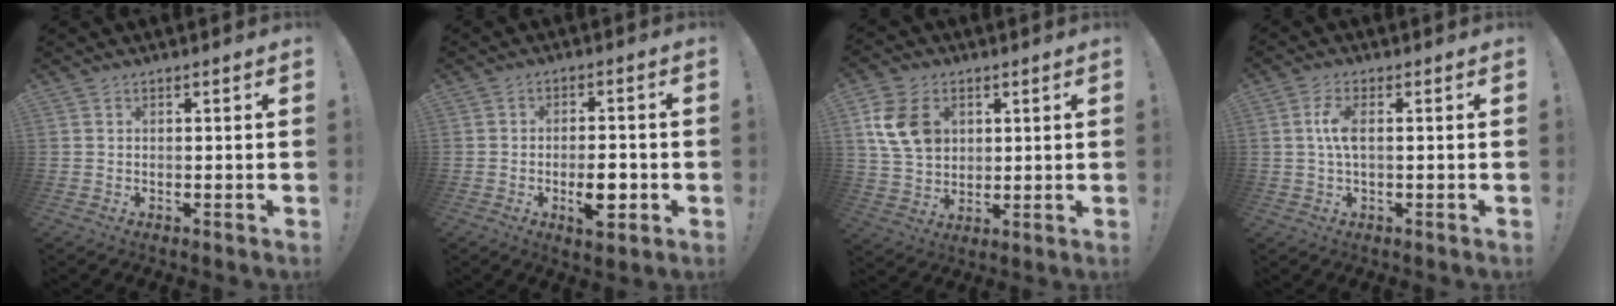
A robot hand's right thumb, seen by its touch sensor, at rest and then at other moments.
{"total": 7.4, "force": [-2.7, 3.1, 6.2], "torque": [-0.096, 0.005, -0.043]}
{"total": 14.0, "force": [4.6, 10.5, 7.9], "torque": [-0.137, -0.004, 0.094]}
{"total": 5.3, "force": [0.4, 1.9, 4.9], "torque": [-0.095, 0.004, 0.004]}